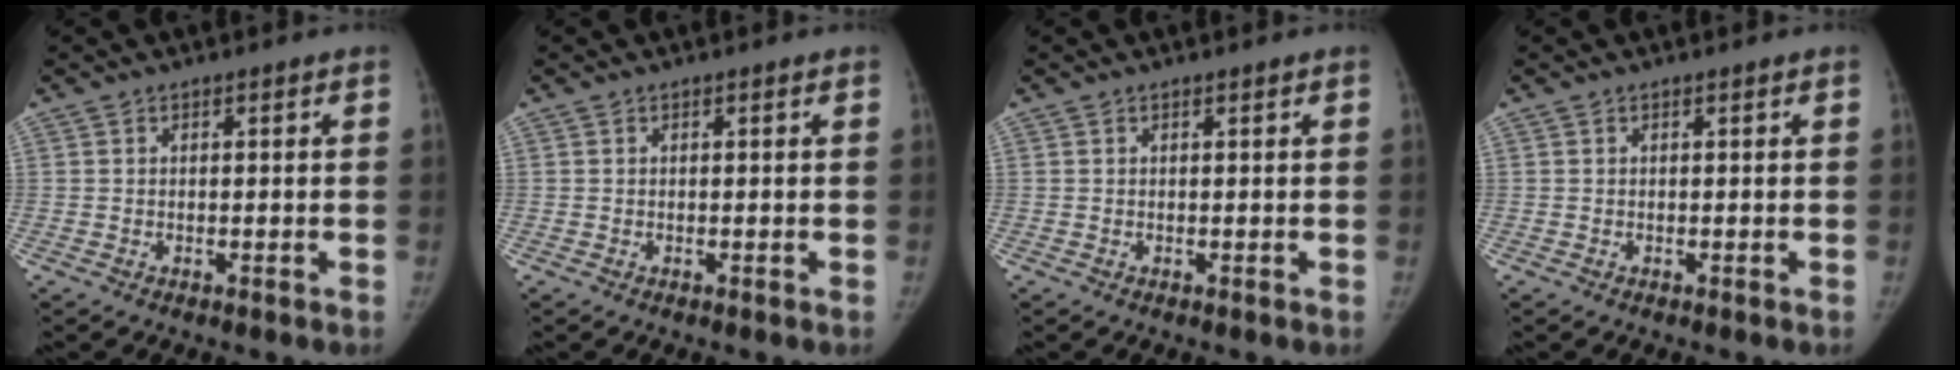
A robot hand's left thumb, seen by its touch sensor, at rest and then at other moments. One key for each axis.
{"total": 0.0}
{"total": 0.0}
{"total": 0.0}